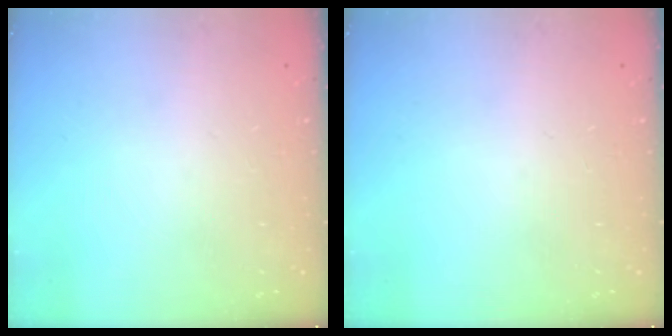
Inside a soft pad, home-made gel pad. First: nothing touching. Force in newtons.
{"total": 0.0}